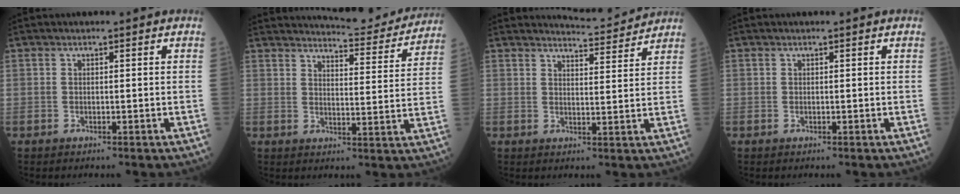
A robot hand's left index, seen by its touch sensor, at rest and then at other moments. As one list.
[{"total": 12.6, "force": [12.3, 1.2, 2.5], "torque": [-0.031, -0.026, 0.144]}, {"total": 5.6, "force": [5.6, -0.1, -0.3], "torque": [-0.011, -0.006, 0.074]}, {"total": 0.0}]